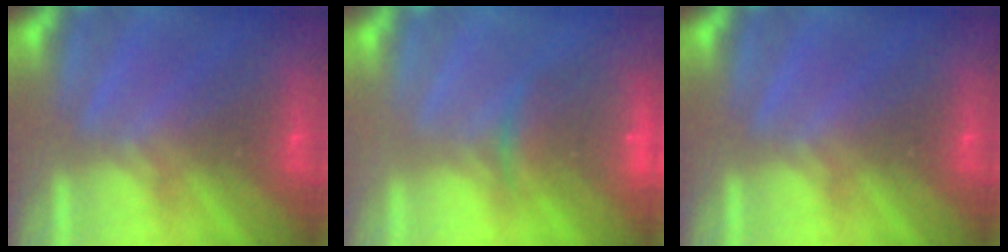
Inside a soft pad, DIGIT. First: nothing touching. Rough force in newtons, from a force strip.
{"total": 7.2}
{"total": 0.0}